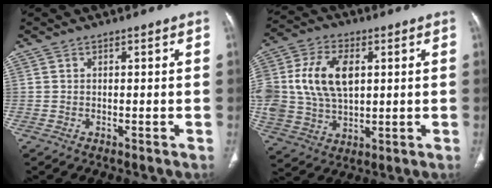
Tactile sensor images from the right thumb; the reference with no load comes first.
{"total": 18.0, "force": [3.2, 11.9, 13.1], "torque": [-0.277, 0.000, 0.067]}